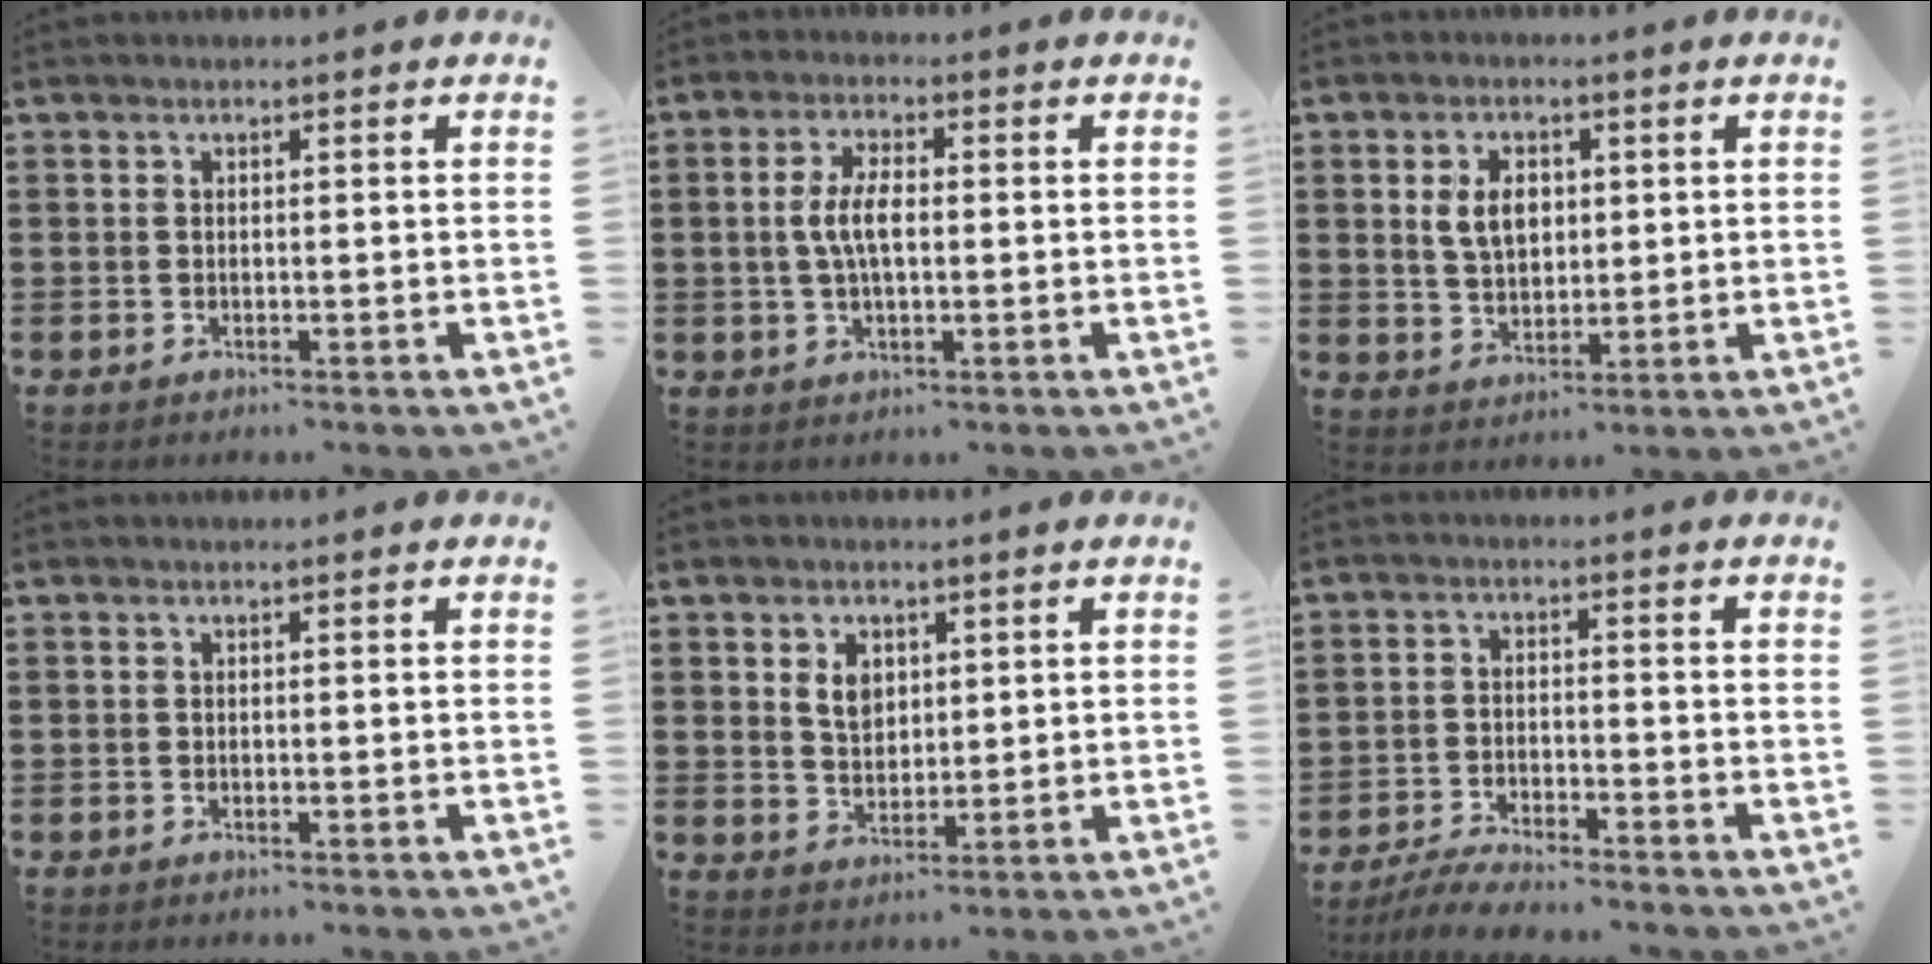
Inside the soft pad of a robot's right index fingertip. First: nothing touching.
{"total": 5.5, "force": [0.1, 2.2, 5.0], "torque": [-0.109, 0.002, -0.006]}
{"total": 5.4, "force": [1.2, 3.6, 3.9], "torque": [-0.087, 0.009, 0.015]}
{"total": 0.0}
{"total": 4.0, "force": [1.4, 2.8, 2.5], "torque": [-0.051, 0.008, 0.022]}
{"total": 4.0, "force": [-3.9, 0.0, 0.9], "torque": [-0.016, 0.002, -0.079]}